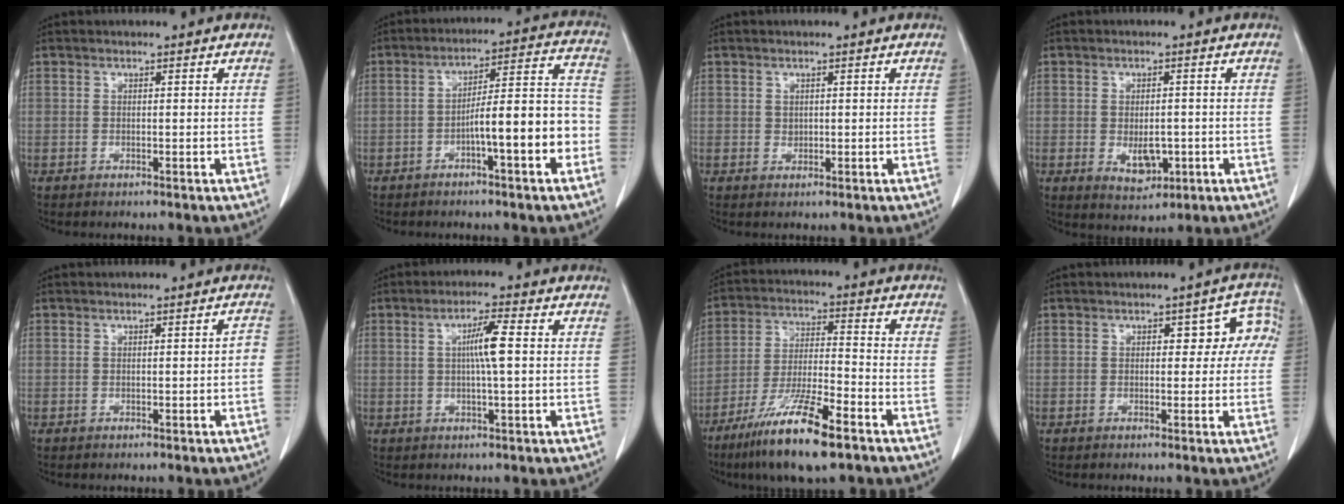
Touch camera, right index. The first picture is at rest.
{"total": 11.5, "force": [-4.0, 1.4, 10.7], "torque": [-0.152, 0.034, -0.057]}
{"total": 0.6, "force": [0.2, 0.5, 0.2], "torque": [0.000, -0.001, 0.003]}
{"total": 4.8, "force": [-1.2, 2.8, 3.8], "torque": [-0.056, -0.006, -0.004]}
{"total": 1.1, "force": [-0.4, 0.3, 1.0], "torque": [-0.007, 0.003, -0.005]}
{"total": 4.9, "force": [0.5, 0.1, 4.9], "torque": [-0.088, 0.003, 0.009]}
{"total": 13.7, "force": [-8.7, 1.7, 10.5], "torque": [-0.202, -0.031, -0.156]}
{"total": 5.6, "force": [0.8, 3.3, 4.4], "torque": [-0.032, 0.039, 0.007]}